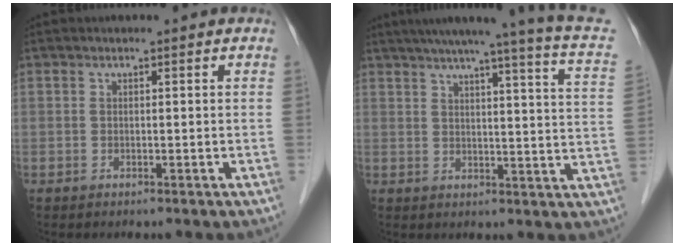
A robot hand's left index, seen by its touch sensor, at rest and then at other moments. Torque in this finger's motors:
{"motor_torque": [-0.24, -1.35, -0.01, 0.01]}